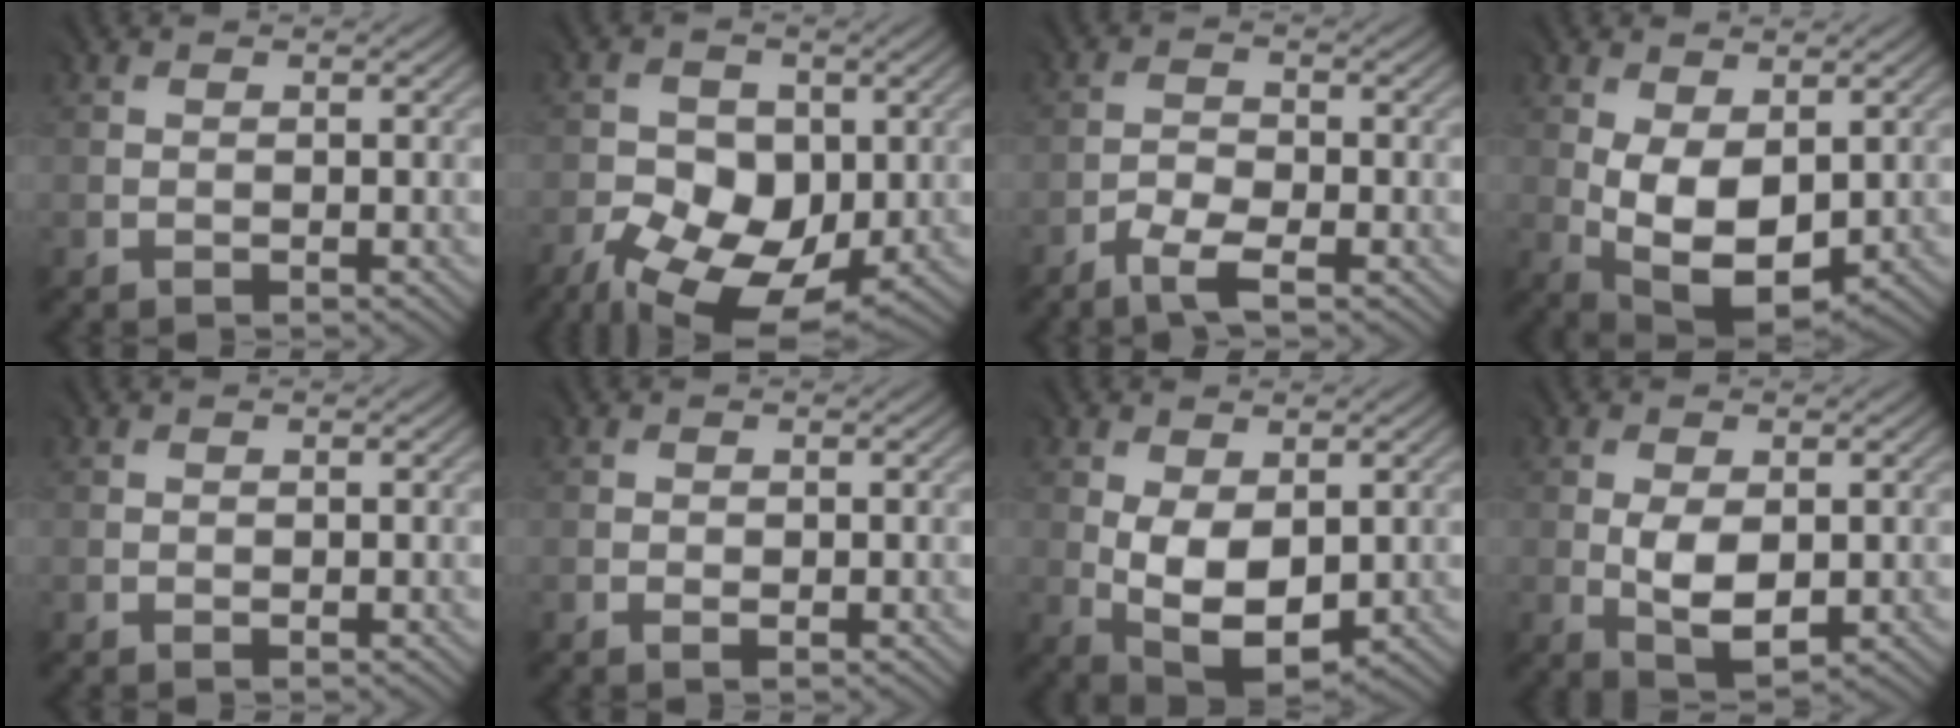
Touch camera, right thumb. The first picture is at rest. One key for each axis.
{"total": 11.2, "fx": -4.7, "fy": 6.9, "fz": 7.5, "tx": -0.138, "ty": -0.018, "tz": -0.084}
{"total": 3.8, "fx": -3.1, "fy": 0.8, "fz": 2.0, "tx": -0.045, "ty": -0.004, "tz": -0.063}
{"total": 8.5, "fx": -0.1, "fy": 5.0, "fz": 6.9, "tx": -0.152, "ty": -0.009, "tz": 0.008}
{"total": 0.0}
{"total": 0.6, "fx": -0.1, "fy": 0.4, "fz": 0.4, "tx": -0.005, "ty": -0.002, "tz": 0.001}
{"total": 7.7, "fx": -0.2, "fy": 4.4, "fz": 6.3, "tx": -0.133, "ty": -0.010, "tz": 0.006}
{"total": 4.8, "fx": -0.4, "fy": 2.6, "fz": 4.0, "tx": -0.089, "ty": -0.010, "tz": 0.000}